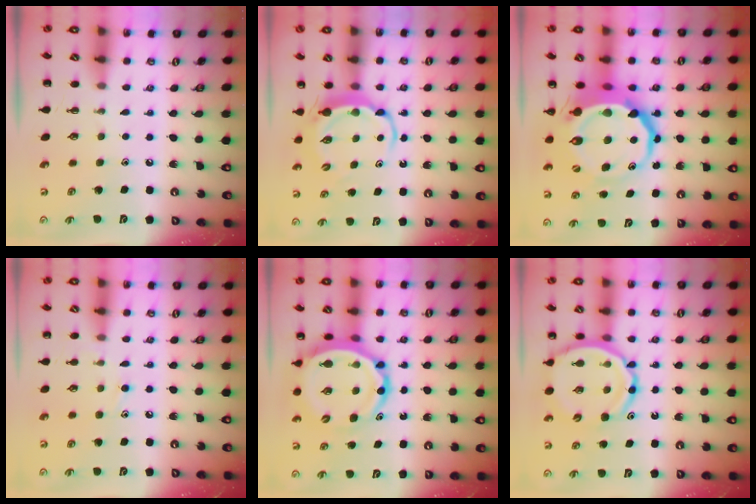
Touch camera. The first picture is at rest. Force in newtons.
{"total": 5.5, "press": 5.5, "slide": 0.5}
{"total": 13.8, "press": 13.5, "slide": 2.9}
{"total": 8.4, "press": 8.0, "slide": 2.3}
{"total": 12.3, "press": 11.8, "slide": 3.4}
{"total": 13.2, "press": 12.7, "slide": 3.6}